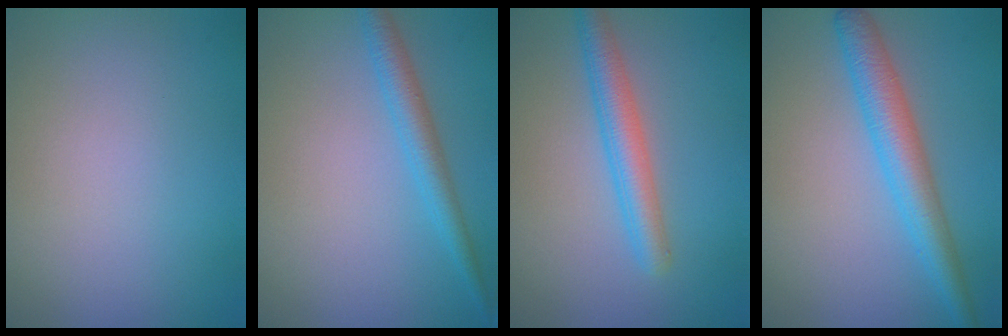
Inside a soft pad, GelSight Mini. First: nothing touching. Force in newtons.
{"total": 2.6, "press": 2.6, "slide": 0.1}
{"total": 3.3, "press": 3.3, "slide": 0.1}
{"total": 4.4, "press": 4.4, "slide": 0.1}